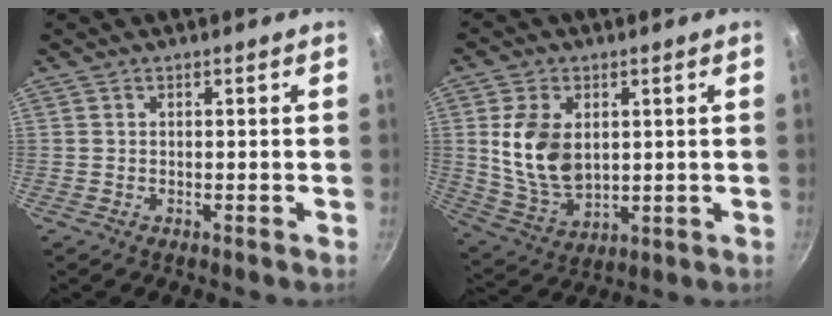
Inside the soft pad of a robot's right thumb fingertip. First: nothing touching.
{"total": 12.5, "force": [2.0, 8.4, 9.1], "torque": [-0.159, -0.023, 0.052]}